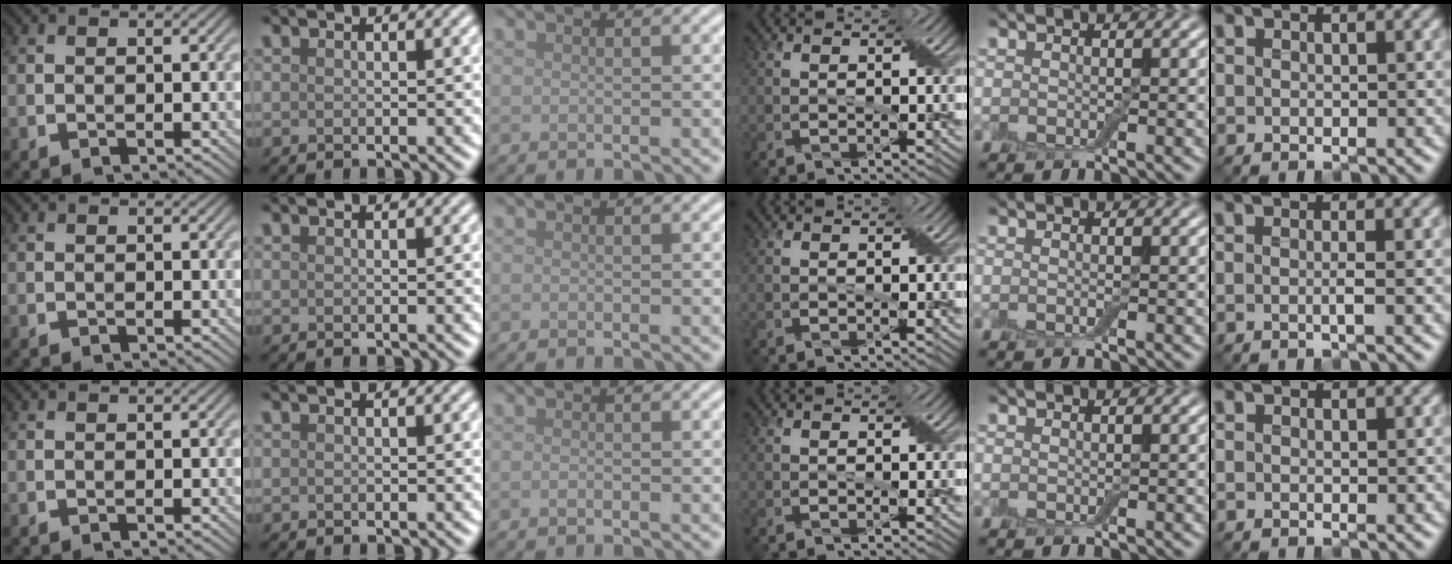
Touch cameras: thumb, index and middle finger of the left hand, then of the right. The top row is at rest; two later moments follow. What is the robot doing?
{"motion": "extract", "object": "drawer"}